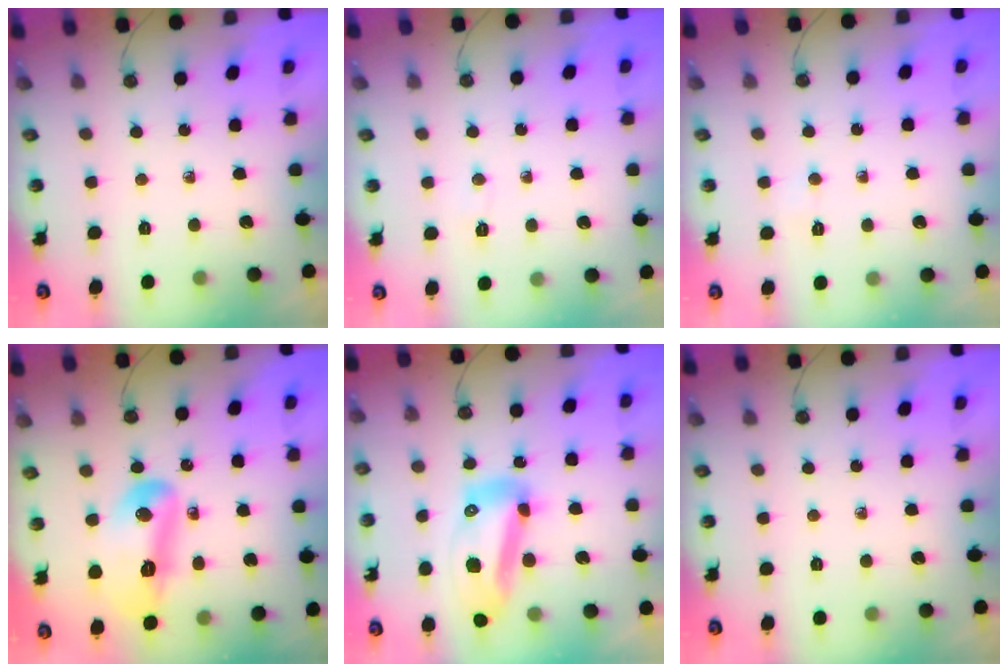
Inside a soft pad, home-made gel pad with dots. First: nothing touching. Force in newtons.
{"total": 3.7, "press": 3.4, "slide": 1.3}
{"total": 2.8, "press": 2.7, "slide": 0.4}
{"total": 13.5, "press": 13.3, "slide": 2.1}
{"total": 13.3, "press": 13.2, "slide": 1.4}
{"total": 0.0}